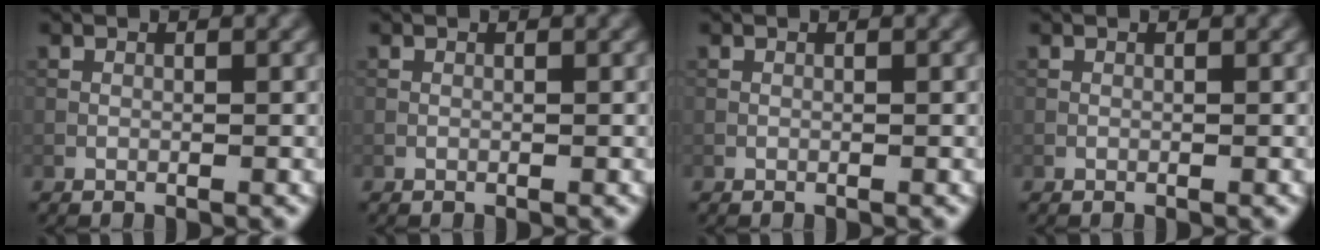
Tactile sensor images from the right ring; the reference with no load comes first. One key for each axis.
{"total": 0.0}
{"total": 0.0}
{"total": 0.0}